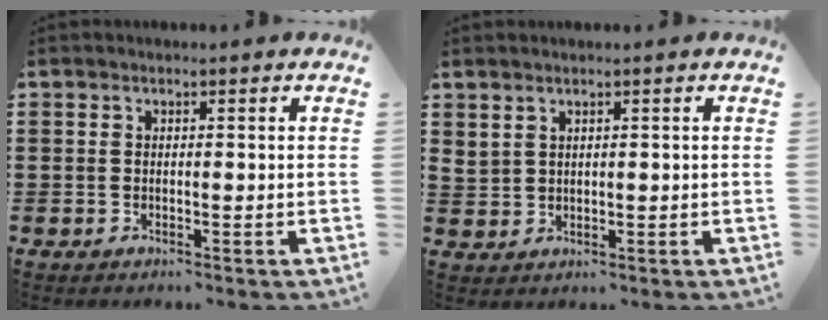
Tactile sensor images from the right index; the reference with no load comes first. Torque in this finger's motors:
{"motor_torque": [0.11, 0.08, 0.04, 0.00]}